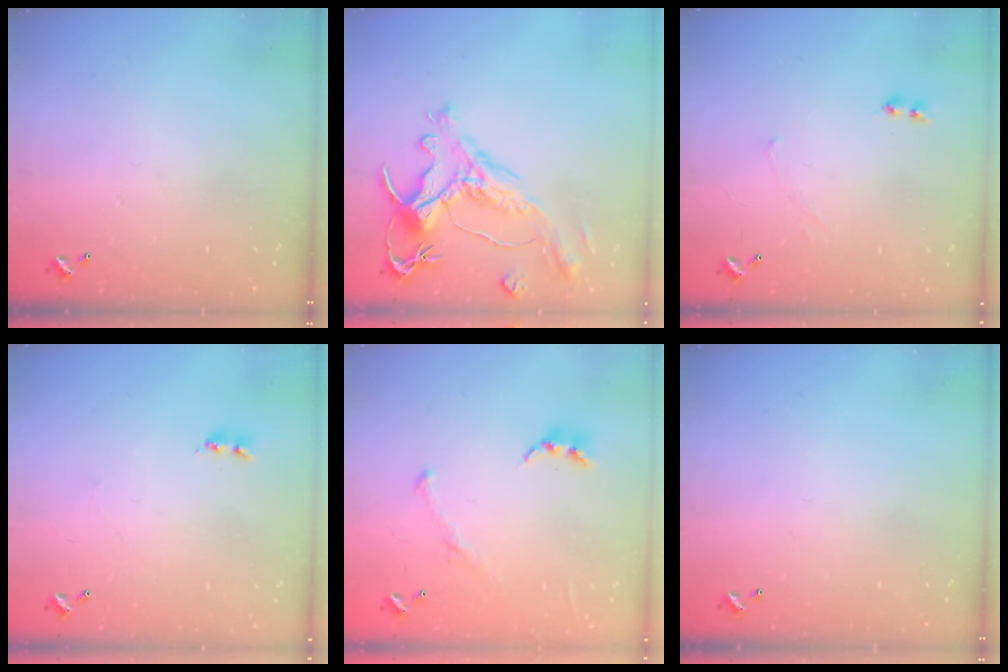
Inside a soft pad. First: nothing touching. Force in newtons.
{"total": 1.8, "press": 1.2, "slide": 1.3}
{"total": 2.4, "press": 2.3, "slide": 0.5}
{"total": 2.2, "press": 2.1, "slide": 0.6}
{"total": 2.3, "press": 2.1, "slide": 1.0}
{"total": 0.0}